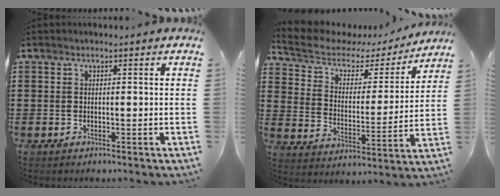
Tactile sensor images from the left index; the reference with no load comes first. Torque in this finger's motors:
{"motor_torque": [2.14, 0.00, 1.05, 0.21]}